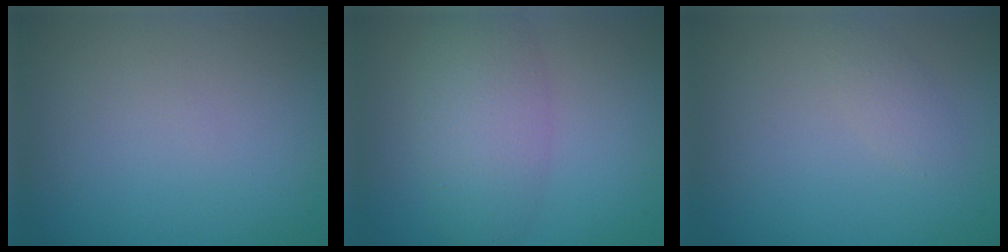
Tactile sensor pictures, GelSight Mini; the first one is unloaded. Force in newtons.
{"total": 4.7, "press": 4.7, "slide": 0.1}
{"total": 1.2, "press": 1.2, "slide": 0.0}